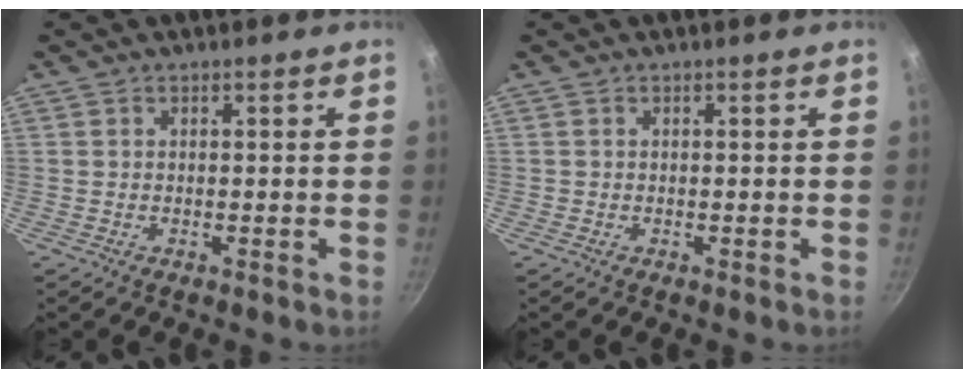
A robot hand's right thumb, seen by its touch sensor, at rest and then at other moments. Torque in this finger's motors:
{"motor_torque": [-0.06, -0.17, 0.30, 0.15, 0.01]}